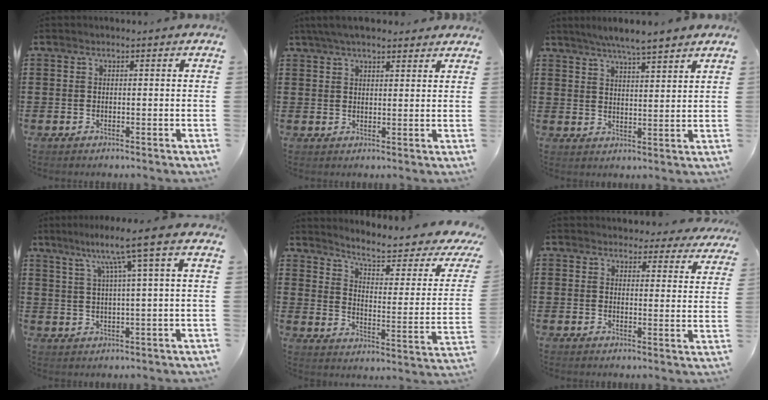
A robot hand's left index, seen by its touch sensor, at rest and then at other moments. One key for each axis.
{"total": 4.4, "fx": 3.8, "fy": 1.0, "fz": 2.0, "tx": -0.049, "ty": 0.001, "tz": 0.072}
{"total": 4.9, "fx": 4.4, "fy": -0.2, "fz": 2.0, "tx": -0.054, "ty": -0.011, "tz": 0.078}
{"total": 7.5, "fx": 3.5, "fy": -0.7, "fz": 6.6, "tx": -0.138, "ty": 0.000, "tz": 0.052}
{"total": 6.0, "fx": 4.3, "fy": 0.8, "fz": 4.1, "tx": -0.083, "ty": -0.036, "tz": 0.062}
{"total": 3.5, "fx": 3.4, "fy": 0.9, "fz": 0.5, "tx": -0.014, "ty": -0.011, "tz": 0.062}